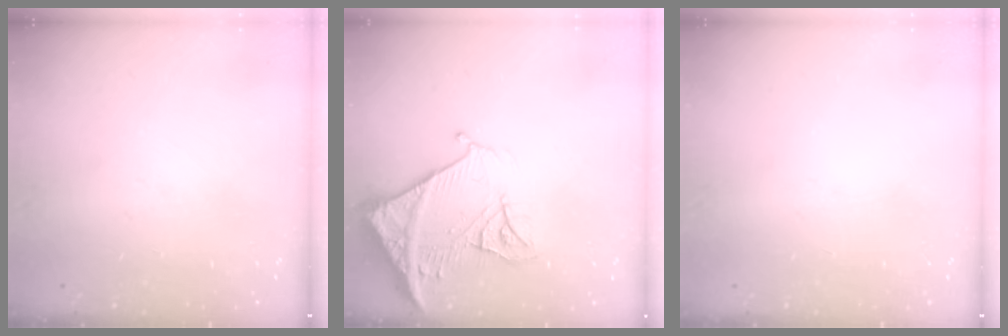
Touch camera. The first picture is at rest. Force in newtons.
{"total": 15.3, "press": 15.2, "slide": 1.7}
{"total": 0.0}